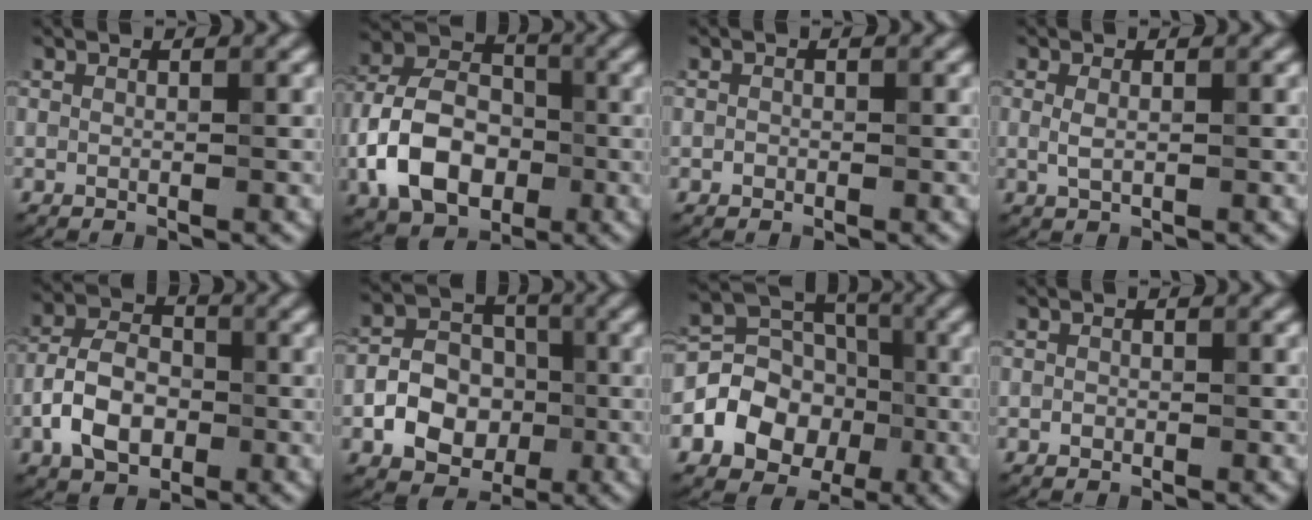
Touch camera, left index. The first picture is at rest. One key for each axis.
{"total": 8.6, "fx": -2.7, "fy": 6.0, "fz": 5.6, "tx": -0.103, "ty": 0.009, "tz": -0.061}
{"total": 0.5, "fx": -0.2, "fy": 0.4, "fz": 0.1, "tx": 0.001, "ty": -0.003, "tz": -0.005}
{"total": 1.3, "fx": 0.1, "fy": 0.7, "fz": 1.1, "tx": -0.026, "ty": -0.002, "tz": 0.003}
{"total": 5.7, "fx": -1.8, "fy": 3.8, "fz": 3.8, "tx": -0.067, "ty": 0.007, "tz": -0.039}
{"total": 6.4, "fx": -1.8, "fy": 5.0, "fz": 3.6, "tx": -0.044, "ty": -0.001, "tz": -0.041}
{"total": 7.1, "fx": -2.0, "fy": 5.8, "fz": 3.6, "tx": -0.054, "ty": 0.001, "tz": -0.051}
{"total": 0.5, "fx": -0.2, "fy": 0.5, "fz": 0.1, "tx": 0.001, "ty": -0.003, "tz": -0.004}